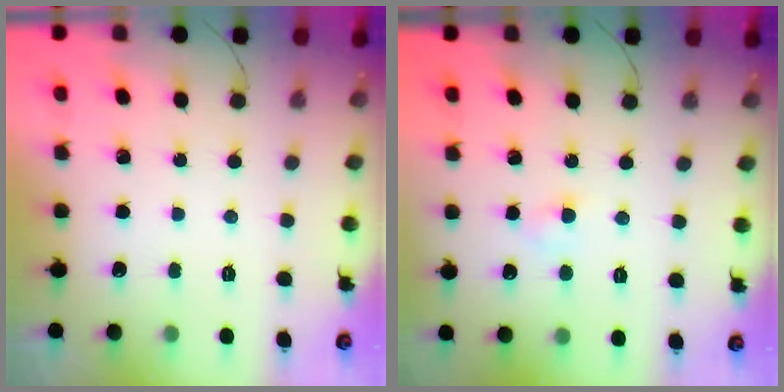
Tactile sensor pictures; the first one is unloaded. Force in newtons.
{"total": 2.5, "press": 2.3, "slide": 1.1}